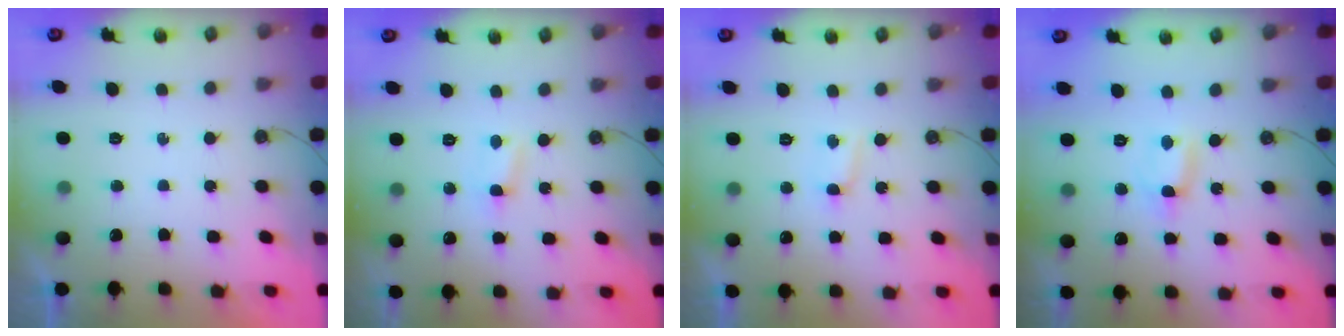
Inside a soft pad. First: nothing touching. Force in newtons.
{"total": 1.9, "press": 1.8, "slide": 0.3}
{"total": 1.6, "press": 1.5, "slide": 0.2}
{"total": 0.6, "press": 0.3, "slide": 0.6}